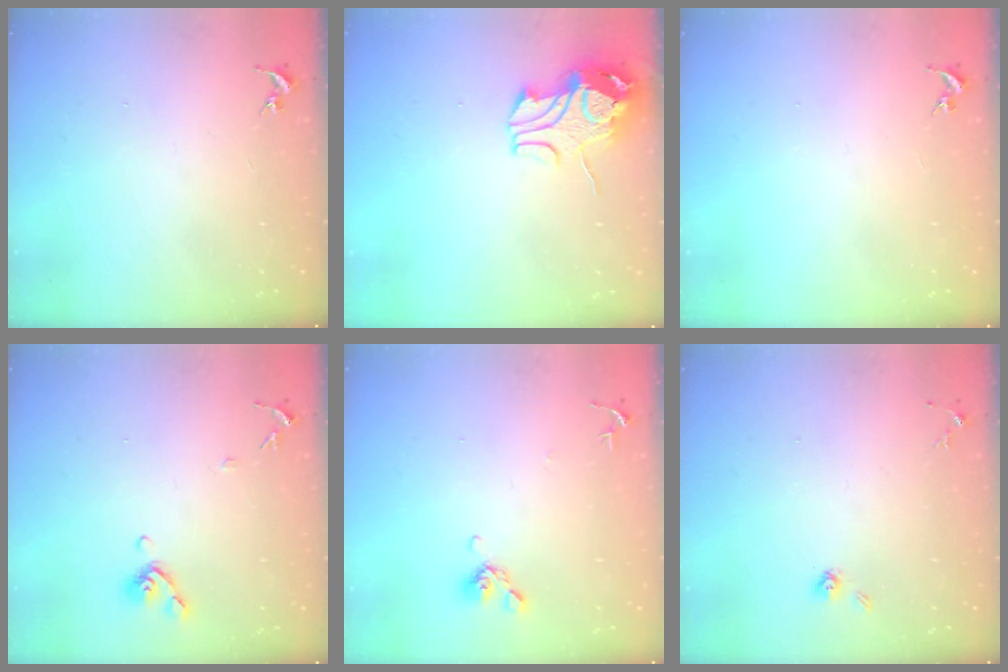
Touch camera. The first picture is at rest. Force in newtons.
{"total": 11.3, "press": 11.2, "slide": 1.8}
{"total": 0.0}
{"total": 7.7, "press": 7.6, "slide": 1.4}
{"total": 7.9, "press": 7.5, "slide": 2.4}
{"total": 3.6, "press": 3.1, "slide": 1.9}